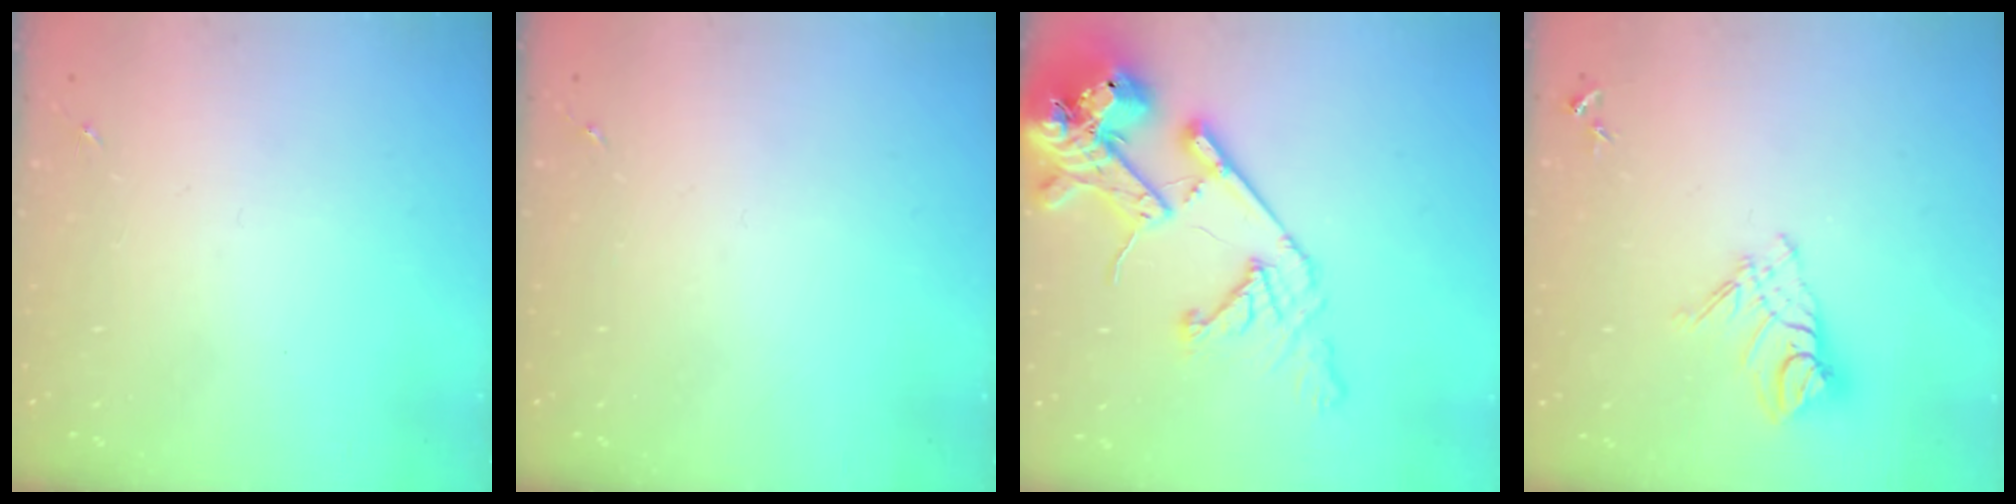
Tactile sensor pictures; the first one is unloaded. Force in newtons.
{"total": 0.0}
{"total": 20.3, "press": 20.1, "slide": 2.7}
{"total": 10.9, "press": 10.8, "slide": 0.9}